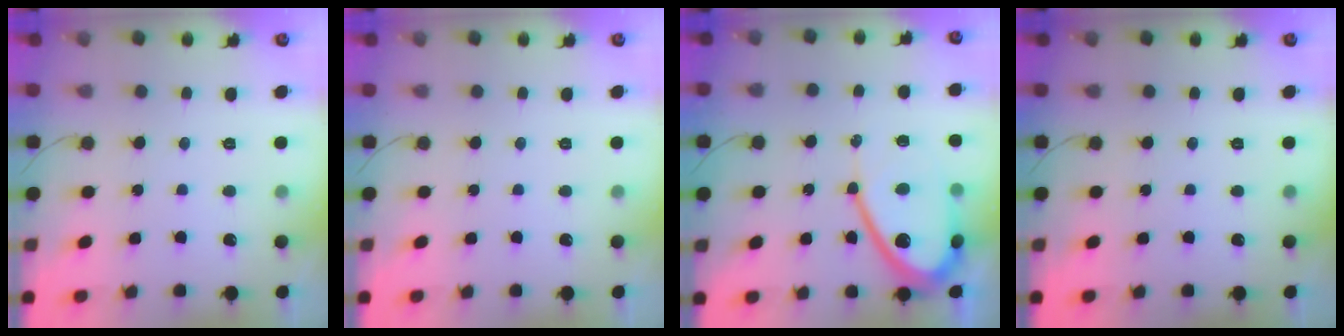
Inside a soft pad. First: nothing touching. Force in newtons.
{"total": 0.0}
{"total": 12.6, "press": 12.5, "slide": 1.2}
{"total": 0.0}